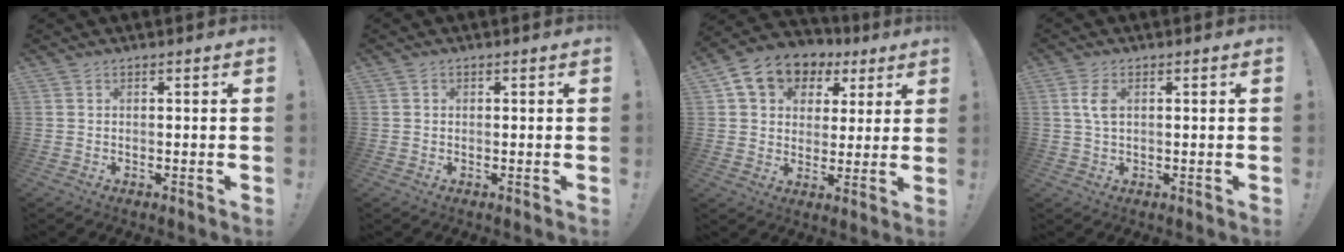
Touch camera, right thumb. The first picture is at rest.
{"total": 0.8, "force": [0.0, 0.8, 0.0], "torque": [0.000, 0.003, 0.001]}
{"total": 11.1, "force": [5.4, 8.6, 4.5], "torque": [-0.073, -0.025, 0.106]}
{"total": 4.2, "force": [1.0, 2.4, 3.3], "torque": [-0.072, 0.004, 0.015]}